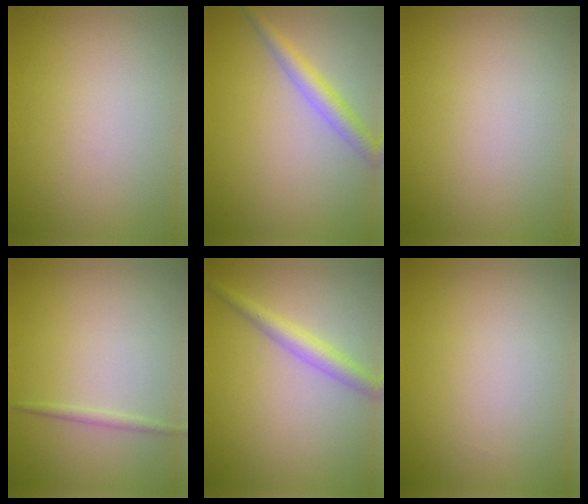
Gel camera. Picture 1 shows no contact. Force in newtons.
{"total": 2.7, "press": 2.7, "slide": 0.1}
{"total": 0.0}
{"total": 0.8, "press": 0.8, "slide": 0.1}
{"total": 2.6, "press": 2.6, "slide": 0.0}
{"total": 0.0}